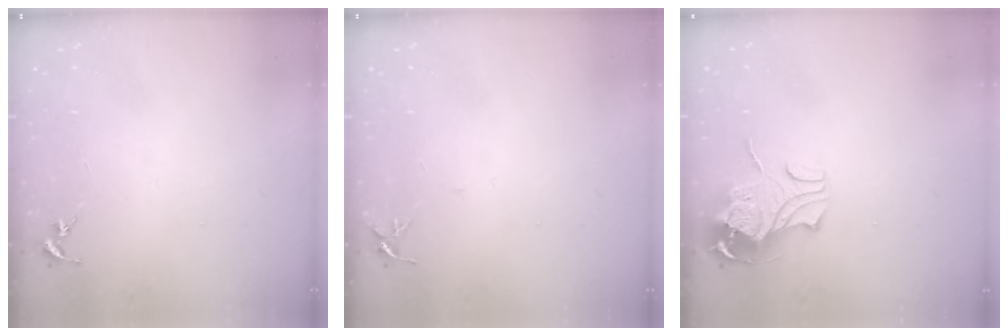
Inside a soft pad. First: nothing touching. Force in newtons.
{"total": 4.5, "press": 4.5, "slide": 0.4}
{"total": 10.8, "press": 10.7, "slide": 1.4}